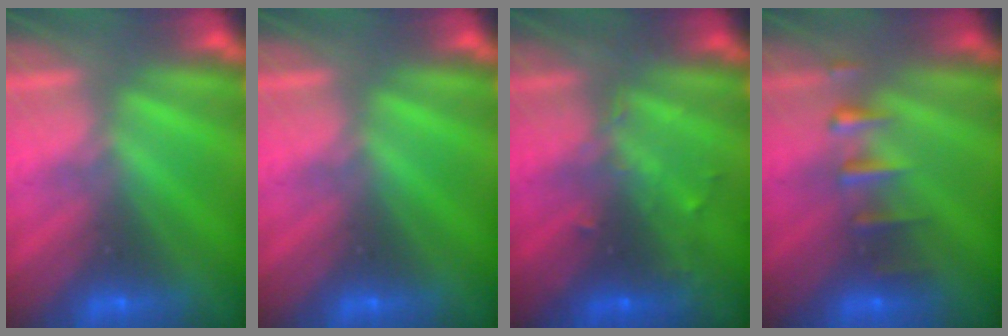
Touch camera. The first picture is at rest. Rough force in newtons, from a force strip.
{"total": 0.0}
{"total": 2.7}
{"total": 2.4}